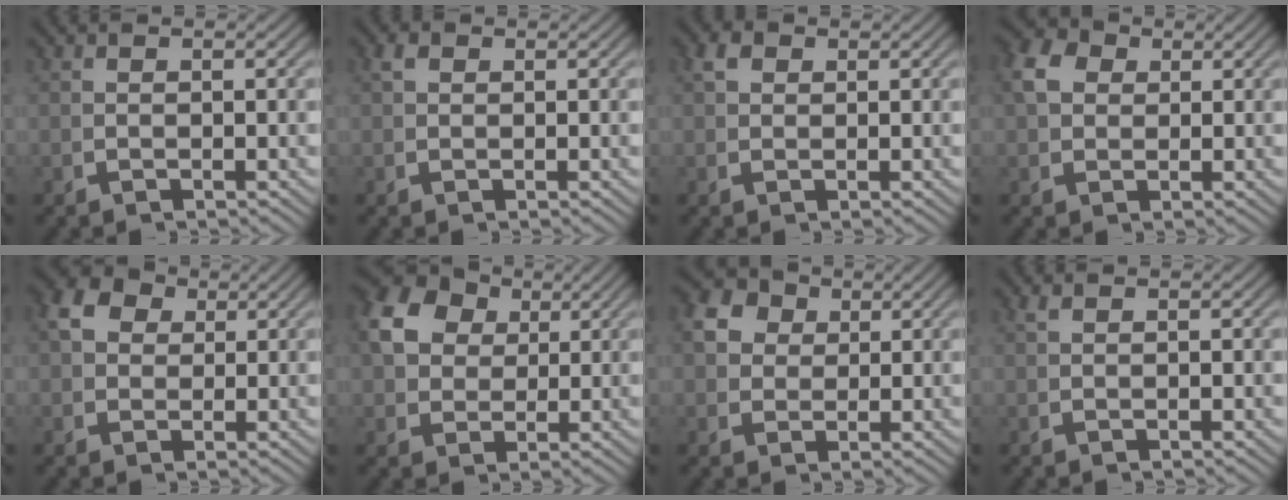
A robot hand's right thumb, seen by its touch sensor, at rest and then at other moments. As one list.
[{"total": 1.0, "force": [0.8, 0.4, 0.3], "torque": [-0.009, -0.001, 0.020]}, {"total": 1.6, "force": [1.2, 0.9, 0.6], "torque": [-0.014, -0.002, 0.027]}, {"total": 4.9, "force": [2.0, 3.7, 2.4], "torque": [-0.058, -0.003, 0.037]}, {"total": 6.1, "force": [2.4, 4.7, 3.0], "torque": [-0.063, -0.001, 0.037]}, {"total": 9.5, "force": [3.6, 7.3, 4.9], "torque": [-0.111, -0.002, 0.065]}, {"total": 8.2, "force": [2.7, 6.7, 3.8], "torque": [-0.088, -0.006, 0.043]}, {"total": 0.7, "force": [0.7, -0.3, 0.1], "torque": [-0.005, 0.002, 0.018]}]